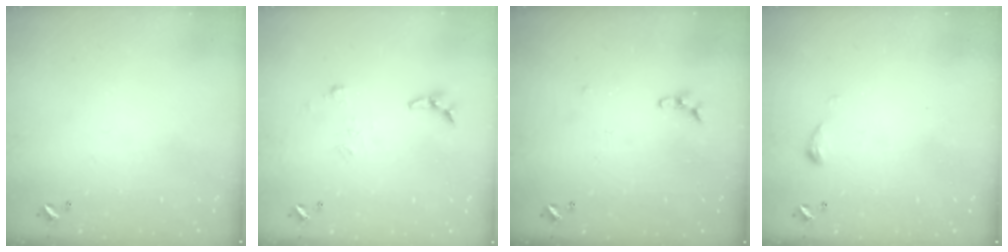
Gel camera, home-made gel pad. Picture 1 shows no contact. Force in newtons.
{"total": 6.2, "press": 6.2, "slide": 0.4}
{"total": 4.6, "press": 4.5, "slide": 0.7}
{"total": 4.0, "press": 4.0, "slide": 0.6}